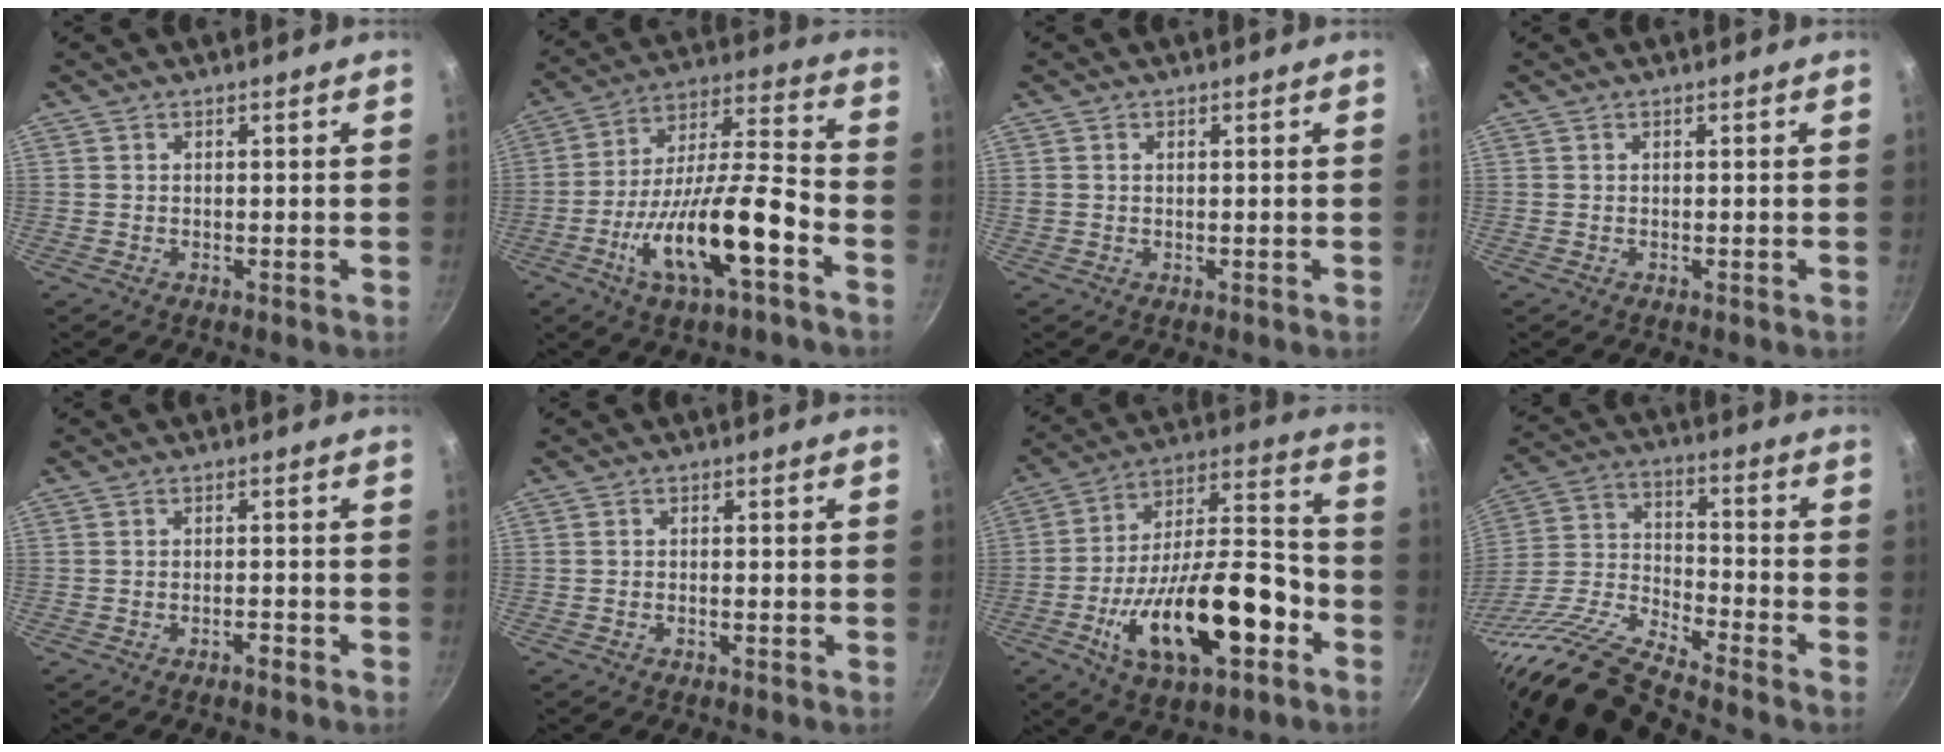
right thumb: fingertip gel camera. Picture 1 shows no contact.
{"total": 18.8, "force": [-7.6, 5.4, 16.3], "torque": [-0.279, 0.044, -0.138]}
{"total": 0.7, "force": [0.2, 0.5, 0.3], "torque": [-0.004, 0.003, 0.005]}
{"total": 0.0}
{"total": 1.5, "force": [-1.1, 0.4, 0.9], "torque": [-0.014, 0.012, -0.017]}
{"total": 0.8, "force": [-0.4, 0.2, 0.6], "torque": [-0.015, 0.005, -0.010]}
{"total": 24.9, "force": [-8.8, 11.0, 20.6], "torque": [-0.313, 0.053, -0.137]}
{"total": 17.1, "force": [-14.9, 2.8, 8.0], "torque": [-0.135, 0.070, -0.305]}